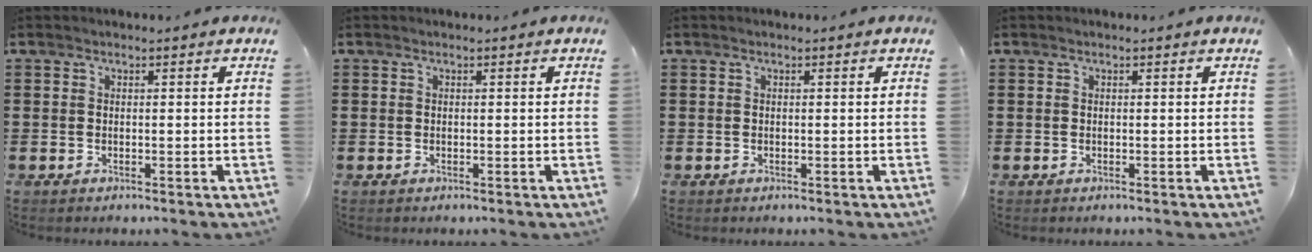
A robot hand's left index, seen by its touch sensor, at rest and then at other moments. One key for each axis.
{"total": 0.0}
{"total": 0.0}
{"total": 0.0}